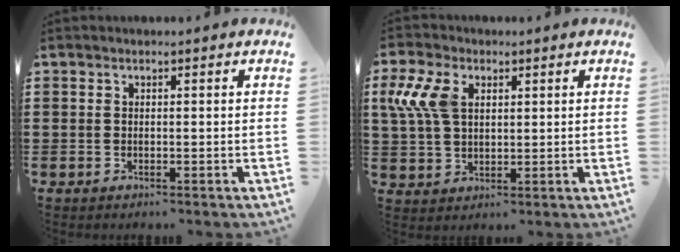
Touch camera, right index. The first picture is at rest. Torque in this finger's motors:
{"motor_torque": [1.15, 0.18, 0.69, 0.21]}